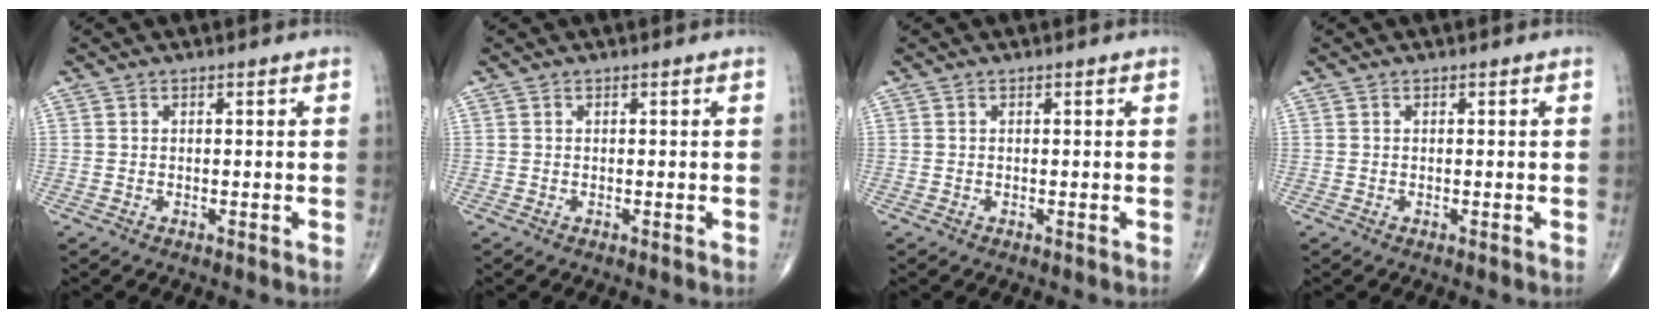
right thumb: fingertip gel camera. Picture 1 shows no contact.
{"total": 0.0}
{"total": 0.0}
{"total": 0.0}